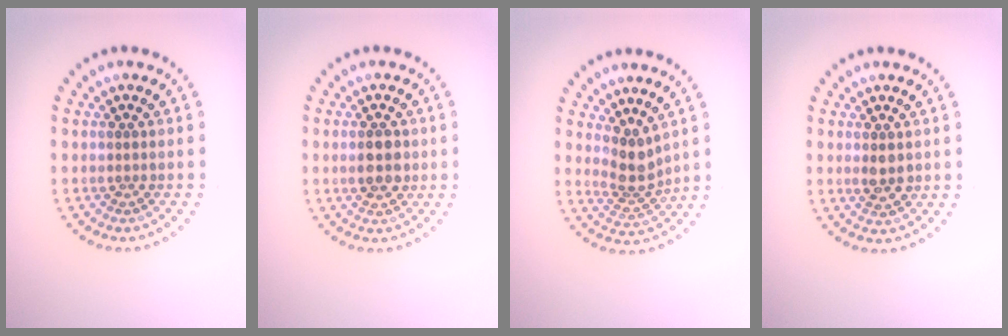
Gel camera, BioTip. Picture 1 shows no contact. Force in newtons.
{"total": 2.8, "press": 2.8, "slide": 0.1}
{"total": 2.9, "press": 2.2, "slide": 1.9}
{"total": 1.8, "press": 1.8, "slide": 0.2}